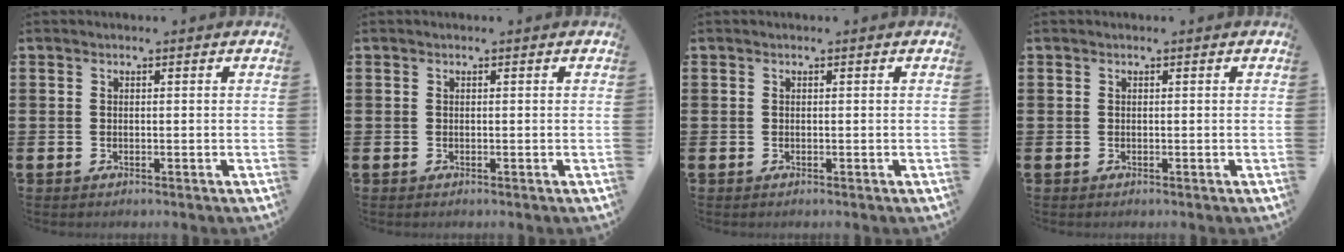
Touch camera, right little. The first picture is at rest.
{"total": 0.0}
{"total": 0.0}
{"total": 0.0}